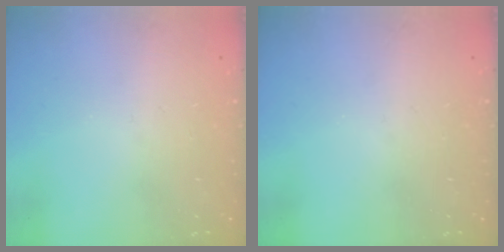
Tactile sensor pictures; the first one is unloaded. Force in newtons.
{"total": 0.0}